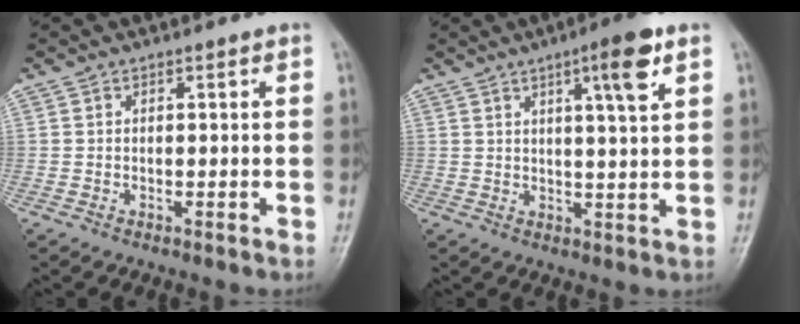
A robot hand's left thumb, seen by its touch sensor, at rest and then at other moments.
{"total": 7.5, "force": [3.7, 0.9, 6.4], "torque": [-0.096, -0.016, 0.056]}